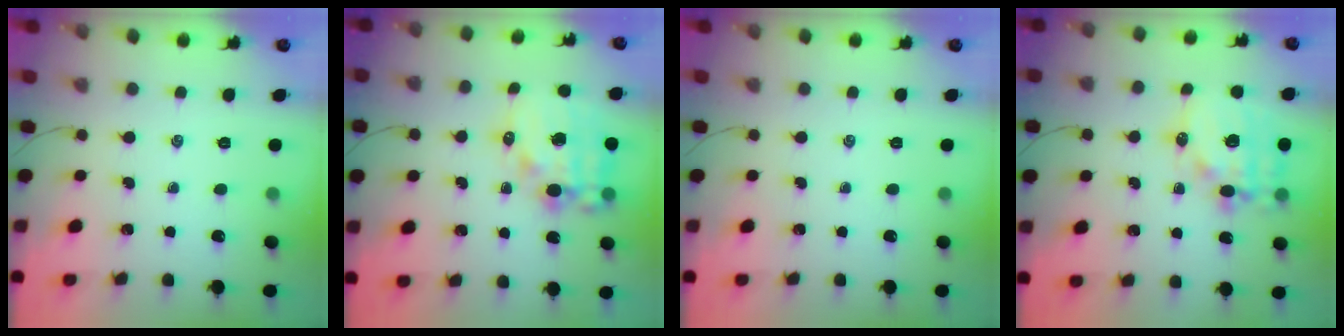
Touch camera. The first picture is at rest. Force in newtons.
{"total": 14.9, "press": 14.5, "slide": 3.4}
{"total": 0.0}
{"total": 15.8, "press": 15.4, "slide": 3.4}